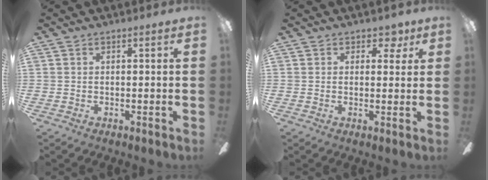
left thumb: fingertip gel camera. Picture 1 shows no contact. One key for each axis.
{"total": 3.8, "fx": 2.2, "fy": 2.7, "fz": 1.6, "tx": -0.005, "ty": -0.003, "tz": 0.034}